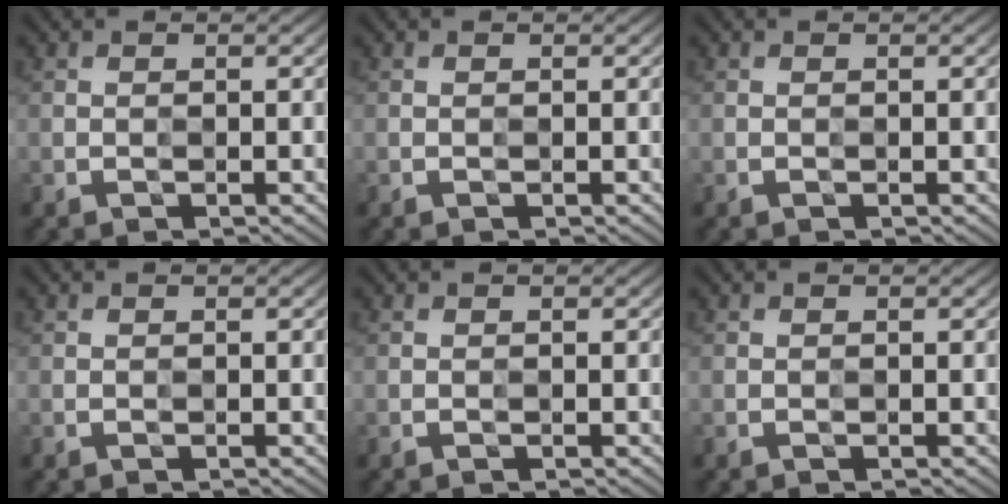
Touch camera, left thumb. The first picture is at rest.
{"total": 0.0}
{"total": 0.0}
{"total": 0.0}
{"total": 0.0}
{"total": 0.0}